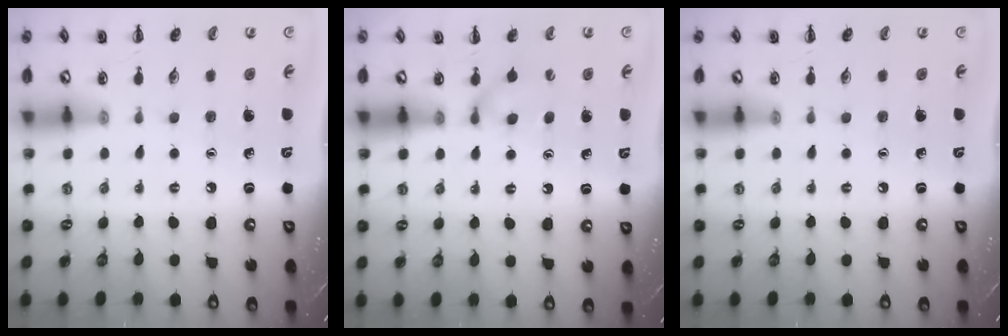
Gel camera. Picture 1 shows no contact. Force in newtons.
{"total": 5.5, "press": 5.3, "slide": 1.3}
{"total": 0.0}